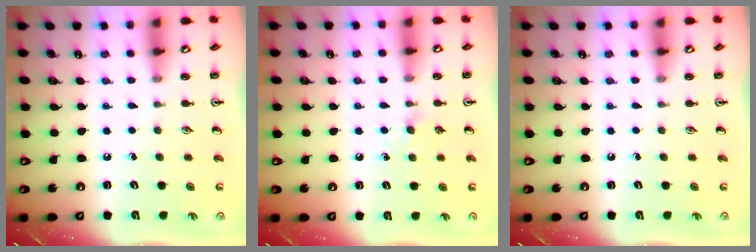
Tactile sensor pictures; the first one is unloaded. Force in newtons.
{"total": 4.0, "press": 4.0, "slide": 0.6}
{"total": 0.0}